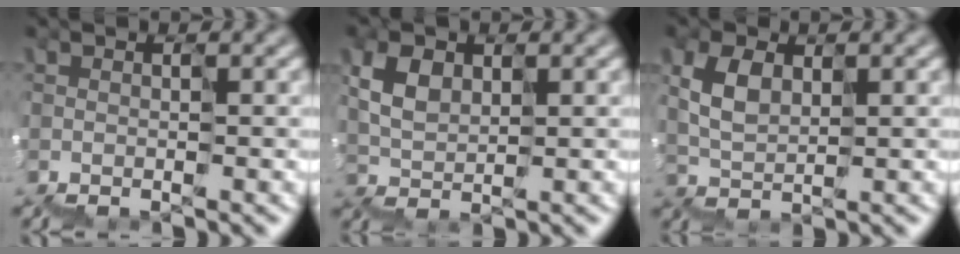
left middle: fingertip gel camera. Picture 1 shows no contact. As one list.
[{"total": 1.8, "force": [1.4, 1.0, 0.5], "torque": [-0.042, 0.022, 0.028]}, {"total": 1.5, "force": [1.4, 0.5, -0.1], "torque": [-0.029, 0.020, 0.029]}]